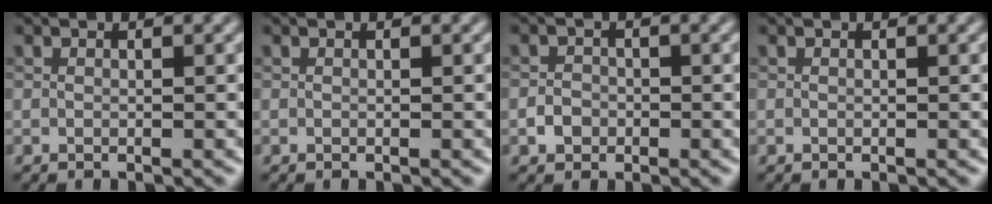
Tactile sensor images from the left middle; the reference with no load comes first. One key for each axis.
{"total": 0.0}
{"total": 1.5, "fx": -0.6, "fy": 1.2, "fz": 0.5, "tx": -0.005, "ty": 0.002, "tz": -0.015}
{"total": 0.0}